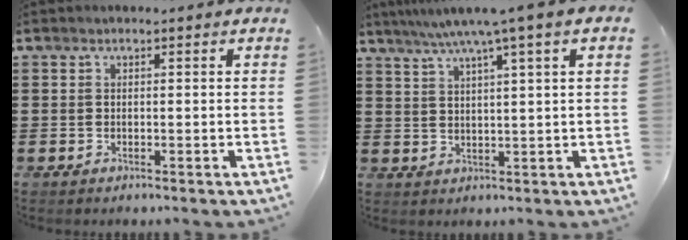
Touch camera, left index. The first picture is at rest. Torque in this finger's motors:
{"motor_torque": [2.14, 0.00, 0.20, -0.11]}